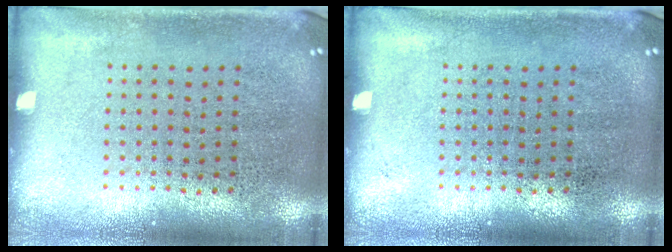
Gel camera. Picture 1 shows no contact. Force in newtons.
{"total": 0.0}